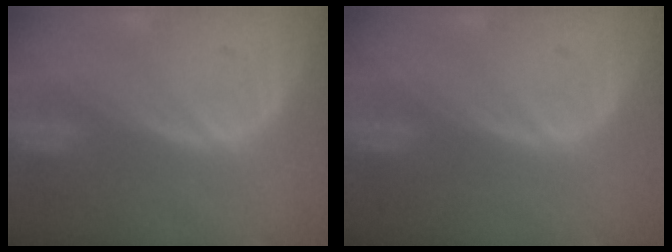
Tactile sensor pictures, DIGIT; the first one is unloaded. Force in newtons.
{"total": 0.0}